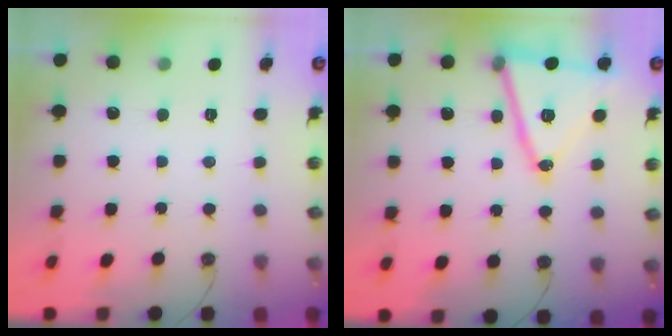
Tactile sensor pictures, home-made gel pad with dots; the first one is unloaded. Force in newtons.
{"total": 16.9, "press": 16.4, "slide": 3.8}